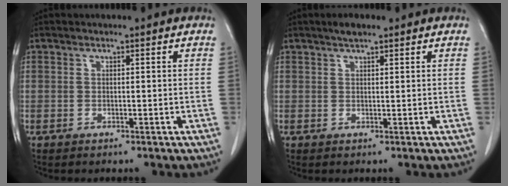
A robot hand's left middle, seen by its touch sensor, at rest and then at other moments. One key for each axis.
{"total": 2.3, "fx": 1.7, "fy": 0.5, "fz": 1.4, "tx": -0.031, "ty": 0.008, "tz": 0.028}